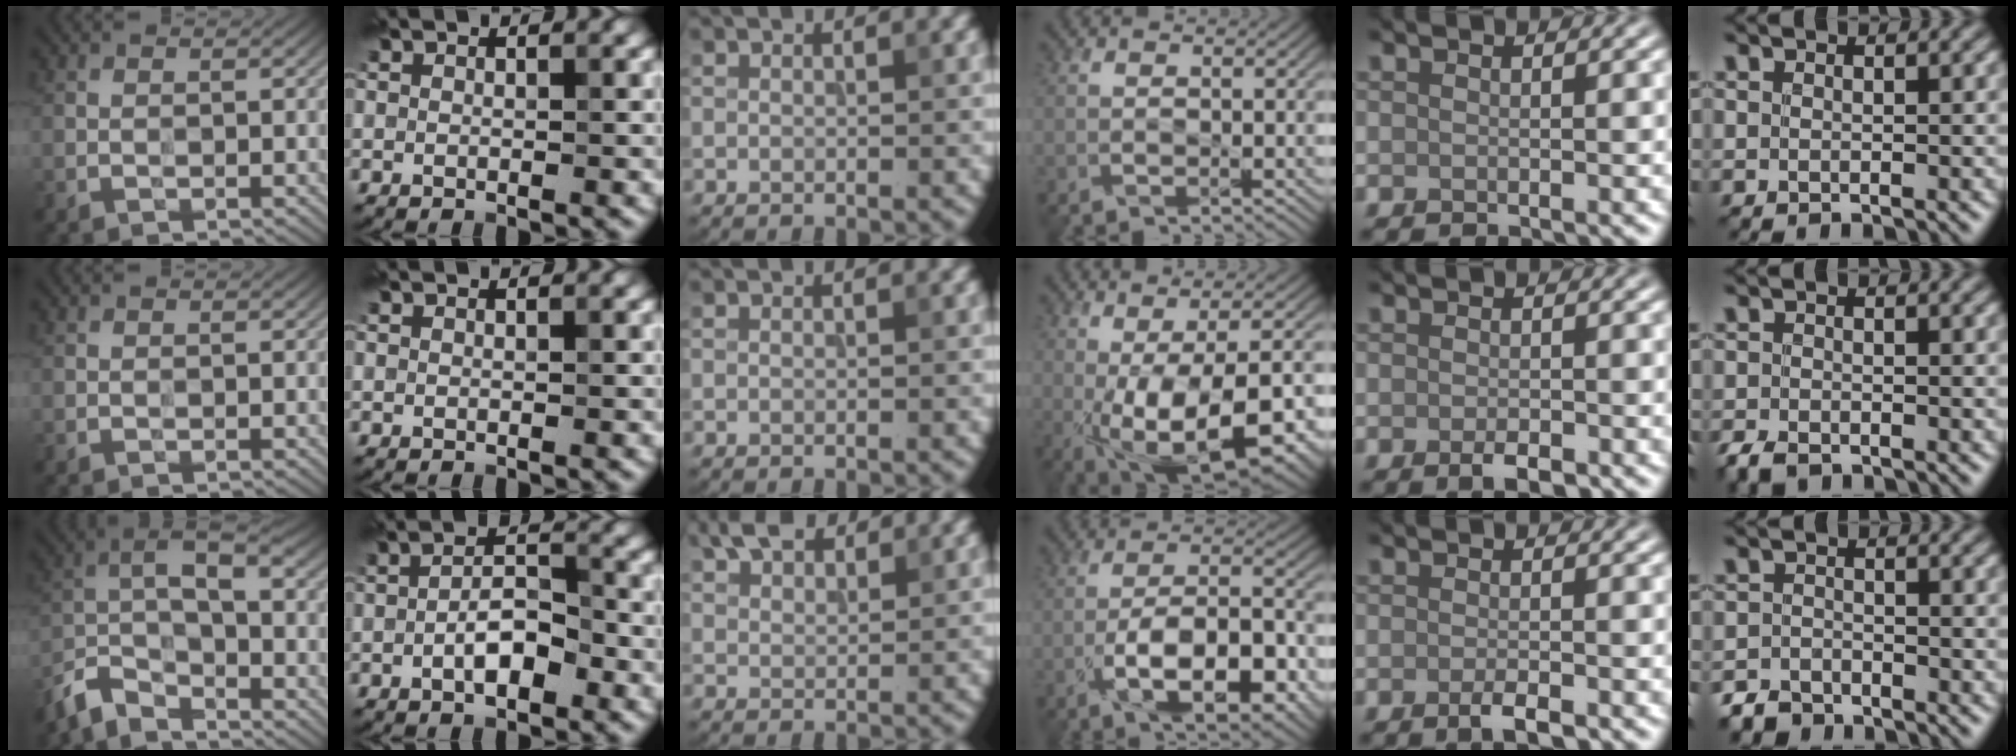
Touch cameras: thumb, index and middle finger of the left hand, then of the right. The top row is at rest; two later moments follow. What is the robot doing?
{"motion": "wipe", "object": "bowl"}